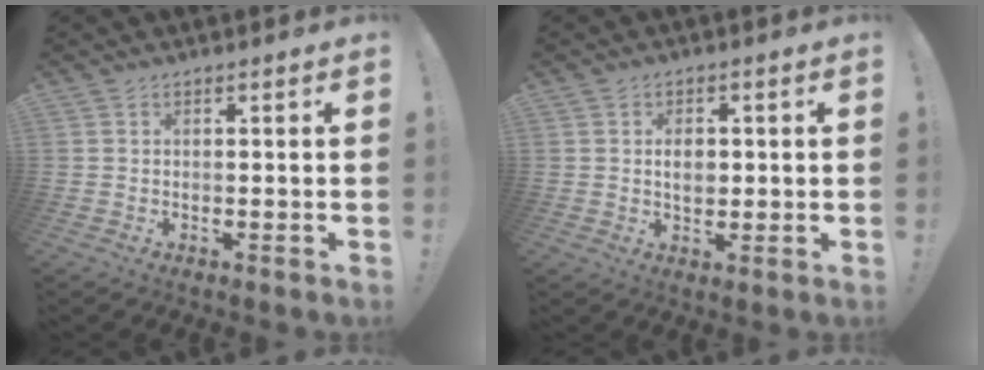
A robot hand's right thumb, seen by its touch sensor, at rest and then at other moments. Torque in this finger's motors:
{"motor_torque": [0.04, -0.05, 0.01, 0.32, 0.02]}